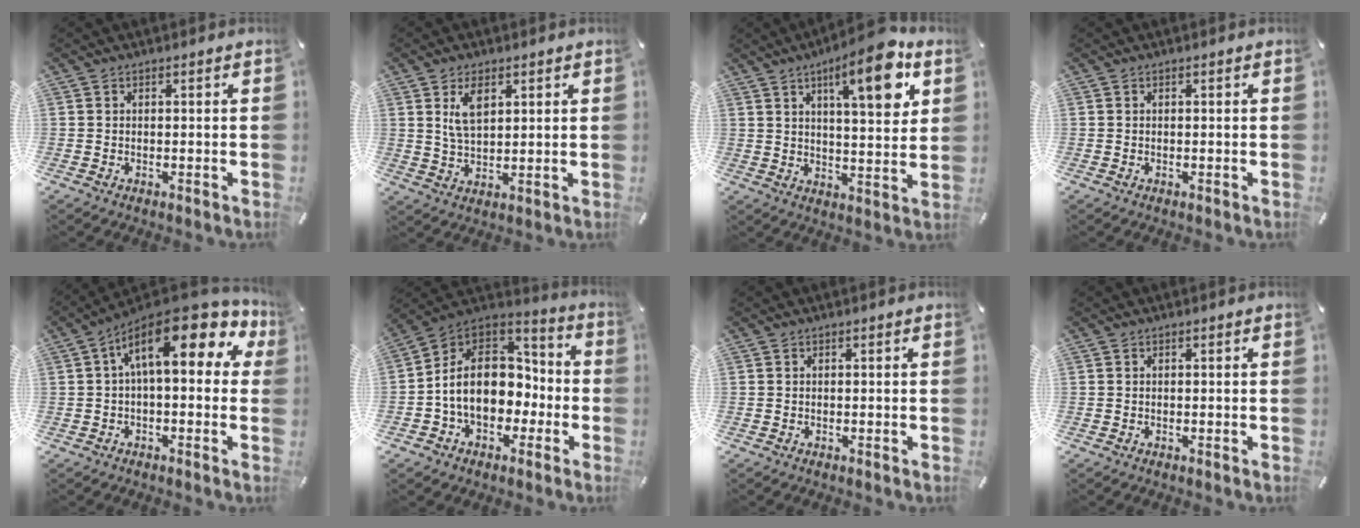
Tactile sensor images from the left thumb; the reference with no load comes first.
{"total": 6.6, "force": [2.9, 3.8, 4.5], "torque": [-0.099, 0.000, 0.051]}
{"total": 14.4, "force": [7.0, 4.5, 11.8], "torque": [-0.163, -0.032, 0.106]}
{"total": 0.0}
{"total": 16.3, "force": [6.2, 6.5, 13.5], "torque": [-0.234, -0.045, 0.104]}
{"total": 15.9, "force": [-2.0, 12.6, 9.5], "torque": [-0.175, 0.005, -0.035]}
{"total": 0.0}
{"total": 0.0}